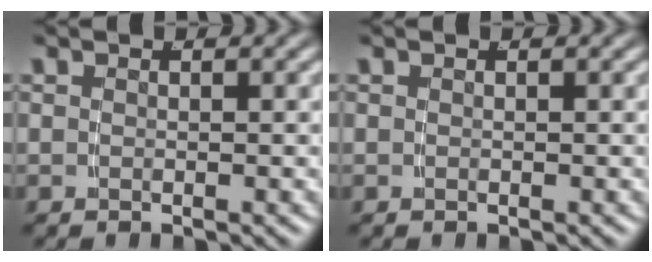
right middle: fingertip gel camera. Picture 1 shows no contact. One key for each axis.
{"total": 0.0}